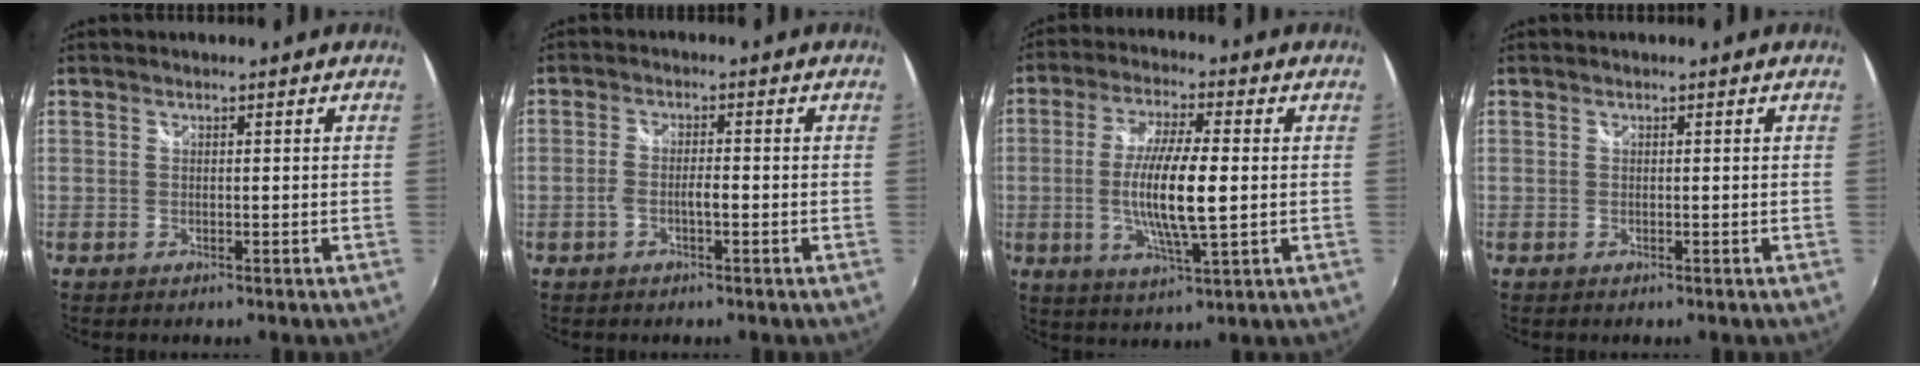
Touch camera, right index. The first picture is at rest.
{"total": 2.8, "force": [-1.2, 0.6, 2.4], "torque": [-0.054, 0.003, -0.026]}
{"total": 11.7, "force": [-0.8, 2.1, 11.5], "torque": [-0.218, -0.009, -0.016]}
{"total": 0.0}